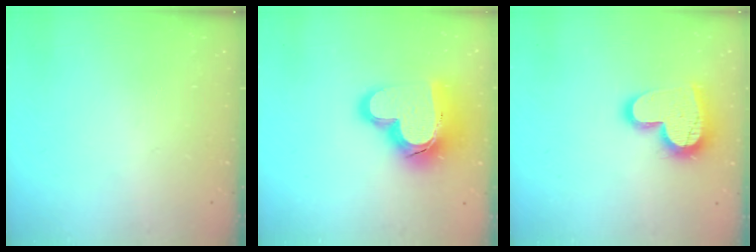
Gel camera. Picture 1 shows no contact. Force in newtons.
{"total": 20.9, "press": 20.8, "slide": 1.9}
{"total": 16.6, "press": 16.5, "slide": 1.6}